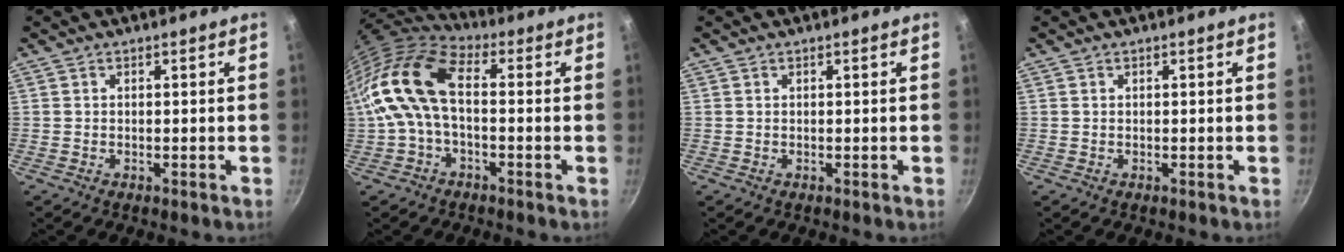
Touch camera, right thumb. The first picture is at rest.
{"total": 15.3, "force": [-0.2, 8.5, 12.7], "torque": [-0.253, 0.029, -0.019]}
{"total": 0.0}
{"total": 0.0}